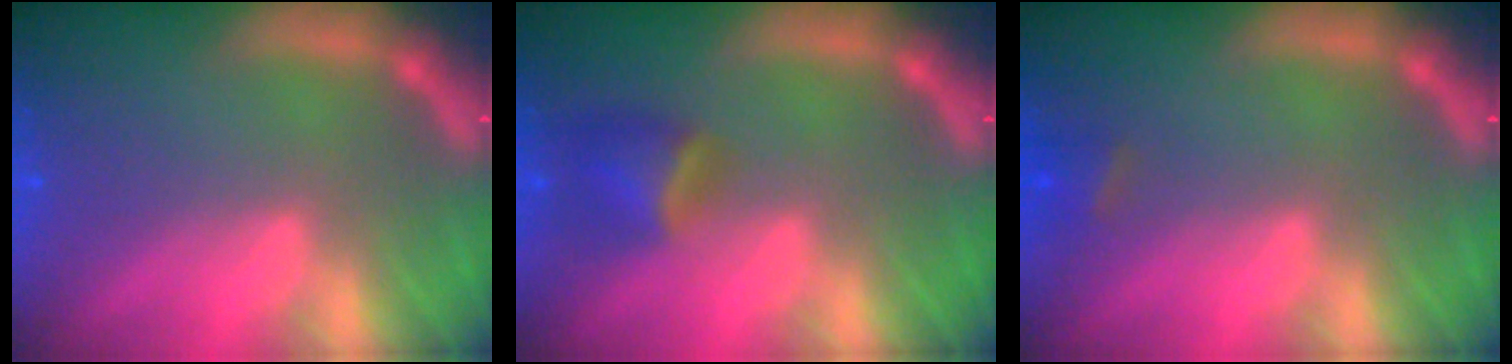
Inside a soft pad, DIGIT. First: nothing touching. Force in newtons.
{"total": 2.9}
{"total": 1.4}